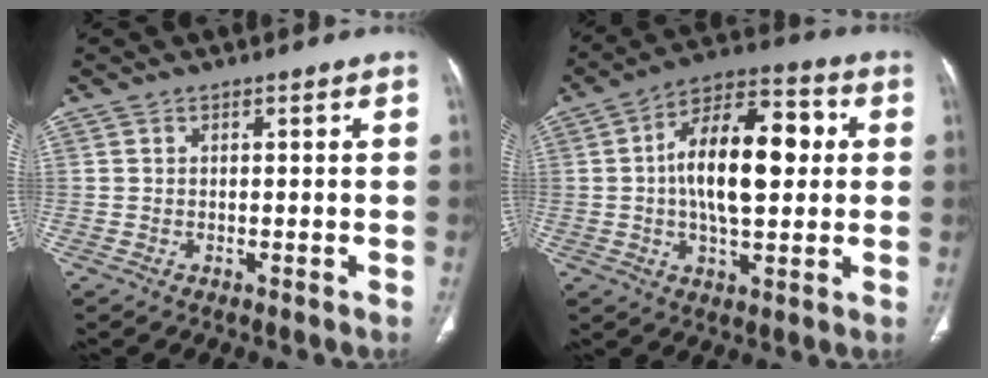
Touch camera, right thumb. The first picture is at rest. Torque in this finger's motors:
{"motor_torque": [1.00, 1.55, 0.22, 0.21, 0.25]}